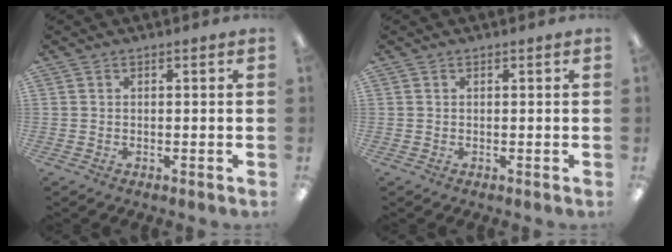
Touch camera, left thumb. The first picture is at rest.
{"total": 0.0}